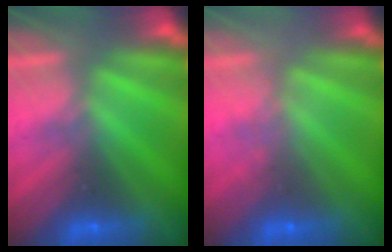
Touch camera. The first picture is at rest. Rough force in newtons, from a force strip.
{"total": 1.8}